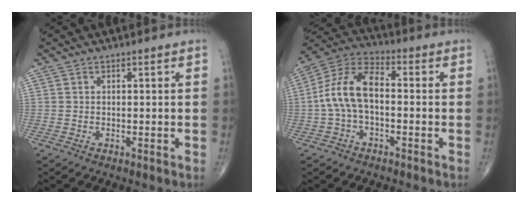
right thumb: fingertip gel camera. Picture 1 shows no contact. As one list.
[{"total": 11.0, "force": [-0.8, 5.9, 9.2], "torque": [-0.186, 0.038, -0.024]}]